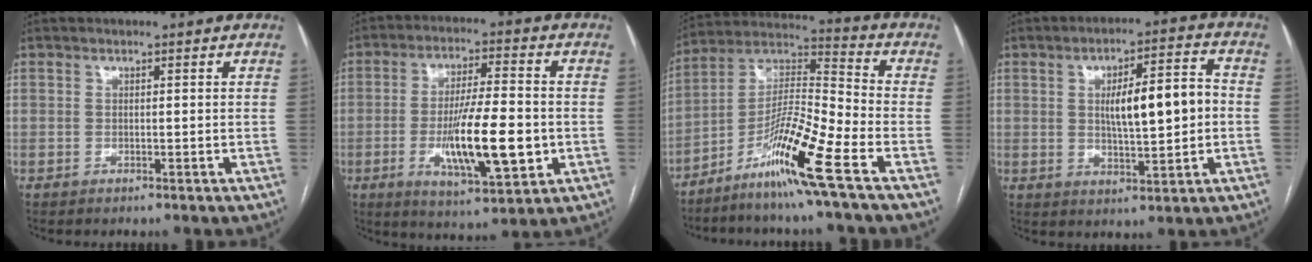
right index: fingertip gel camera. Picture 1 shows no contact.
{"total": 14.1, "force": [-2.8, 2.7, 13.5], "torque": [-0.236, -0.012, -0.043]}
{"total": 14.1, "force": [-8.0, -1.2, 11.5], "torque": [-0.222, -0.014, -0.151]}
{"total": 10.2, "force": [0.4, 2.2, 10.0], "torque": [-0.158, 0.019, 0.011]}